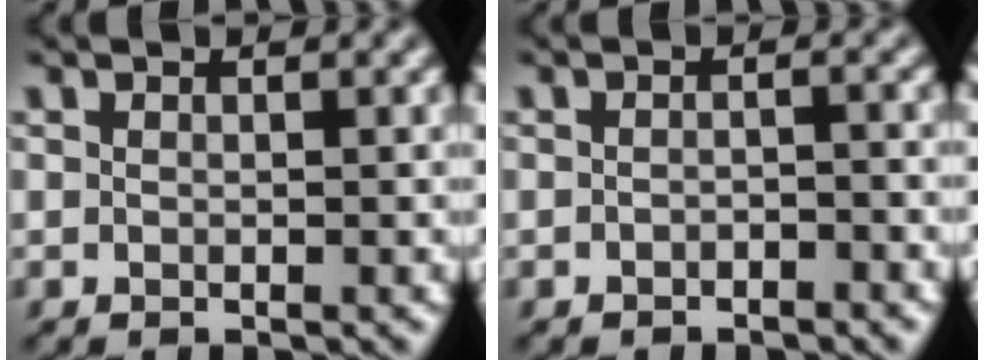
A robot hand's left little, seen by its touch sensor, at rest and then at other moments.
{"total": 1.2, "force": [-0.9, 0.4, 0.6], "torque": [-0.015, 0.002, -0.016]}